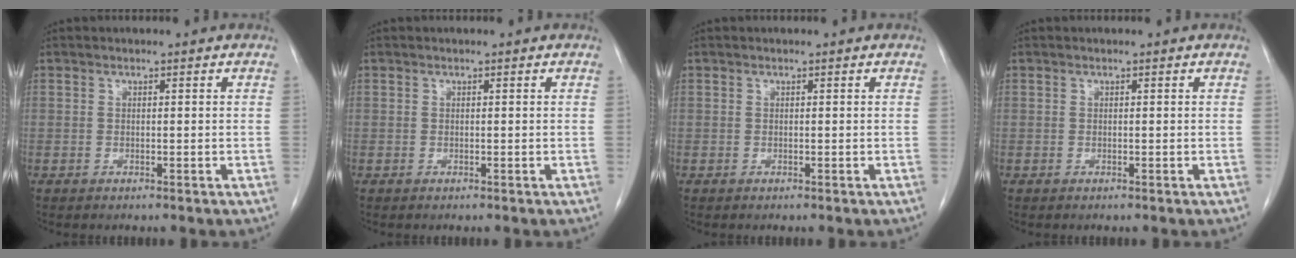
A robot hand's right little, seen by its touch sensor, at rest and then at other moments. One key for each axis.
{"total": 0.0}
{"total": 0.0}
{"total": 0.0}